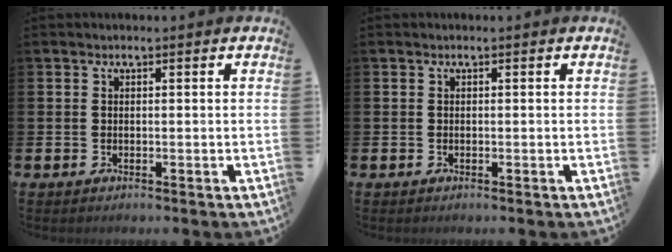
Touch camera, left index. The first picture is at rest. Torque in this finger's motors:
{"motor_torque": [-0.15, -0.10, -0.09, 0.00]}